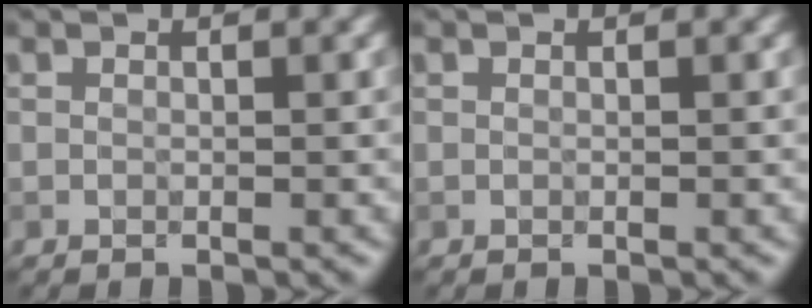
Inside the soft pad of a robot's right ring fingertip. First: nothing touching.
{"total": 0.0}